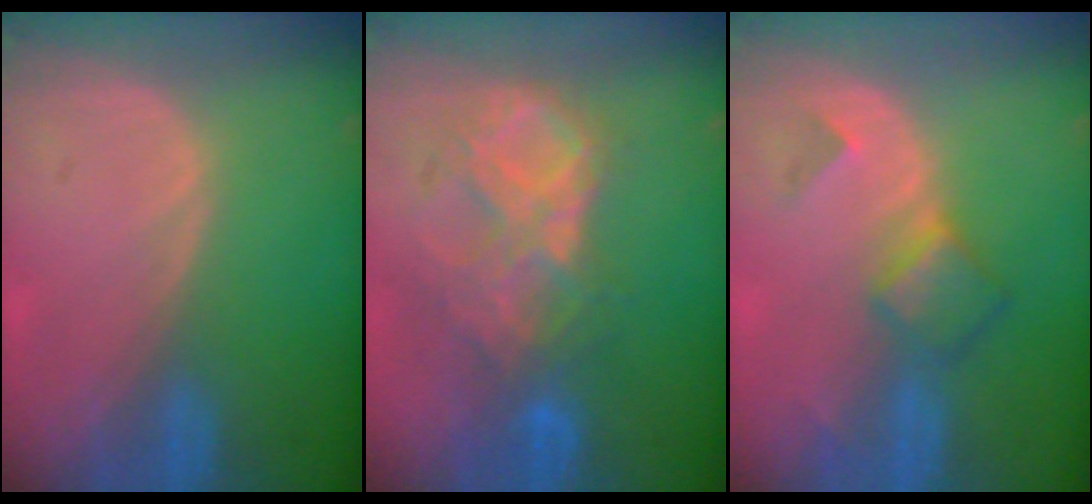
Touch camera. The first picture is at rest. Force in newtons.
{"total": 9.2, "press": 7.9, "slide": 4.8}
{"total": 5.0, "press": 4.4, "slide": 2.4}